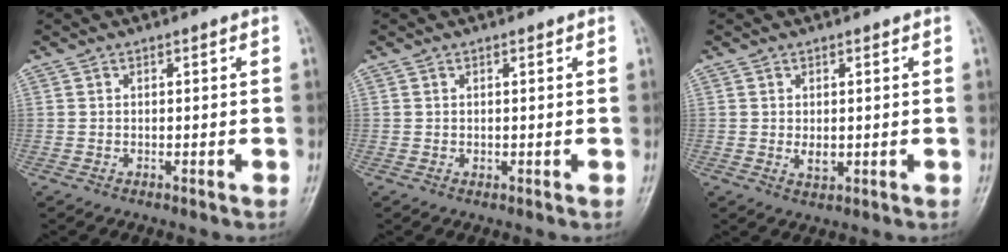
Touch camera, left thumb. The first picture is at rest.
{"total": 0.7, "force": [0.3, 0.5, 0.4], "torque": [-0.003, -0.001, 0.004]}
{"total": 2.3, "force": [0.3, 1.5, 1.8], "torque": [-0.025, -0.007, 0.009]}